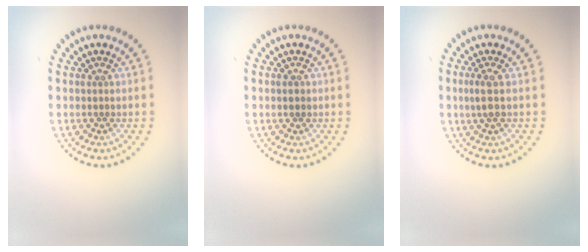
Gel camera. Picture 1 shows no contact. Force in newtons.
{"total": 1.1, "press": 1.1, "slide": 0.1}
{"total": 1.4, "press": 1.3, "slide": 0.5}